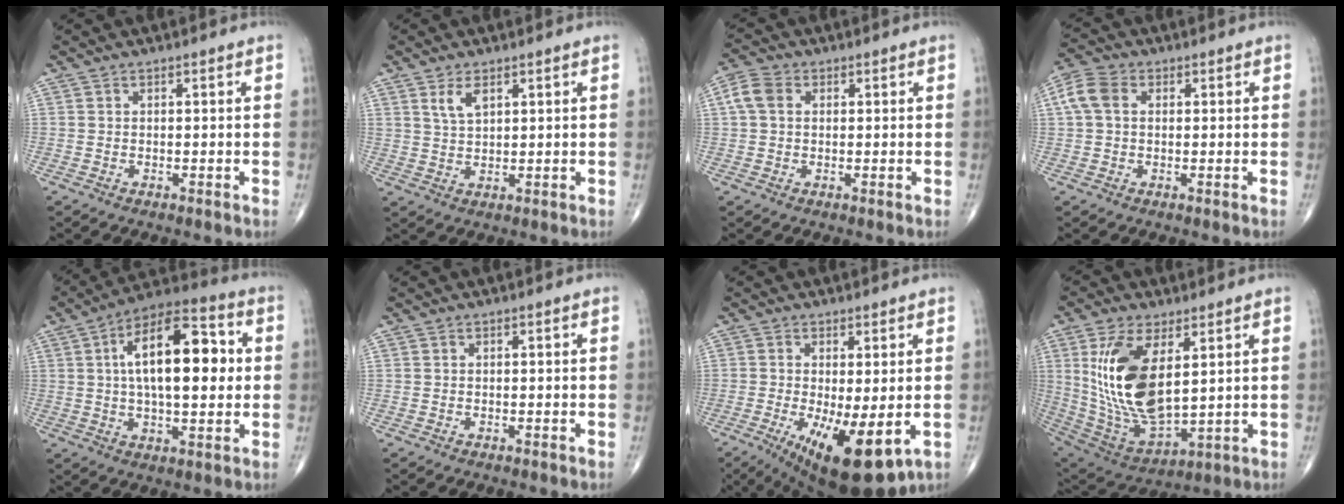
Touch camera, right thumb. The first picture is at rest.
{"total": 3.6, "force": [2.0, 1.7, 2.5], "torque": [-0.042, -0.009, 0.043]}
{"total": 4.6, "force": [0.9, 3.5, 2.9], "torque": [-0.065, 0.014, 0.014]}
{"total": 5.8, "force": [1.2, 4.2, 3.9], "torque": [-0.091, 0.019, 0.018]}
{"total": 18.6, "force": [2.7, 8.3, 16.5], "torque": [-0.245, 0.020, 0.036]}
{"total": 0.0}
{"total": 12.8, "force": [-3.5, 4.2, 11.6], "torque": [-0.184, -0.025, -0.038]}
{"total": 18.6, "force": [4.6, 8.7, 15.7], "torque": [-0.303, -0.027, 0.105]}